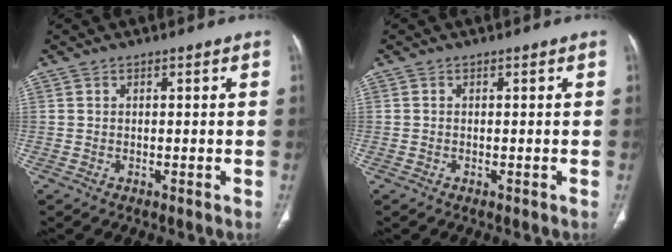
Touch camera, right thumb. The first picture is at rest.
{"total": 0.0}